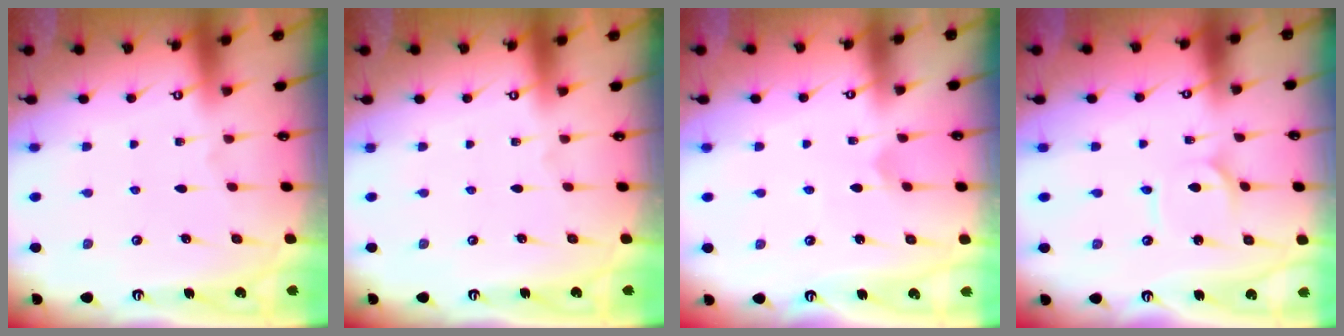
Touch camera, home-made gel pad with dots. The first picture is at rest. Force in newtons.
{"total": 0.0}
{"total": 2.9, "press": 2.9, "slide": 0.3}
{"total": 2.3, "press": 2.3, "slide": 0.3}